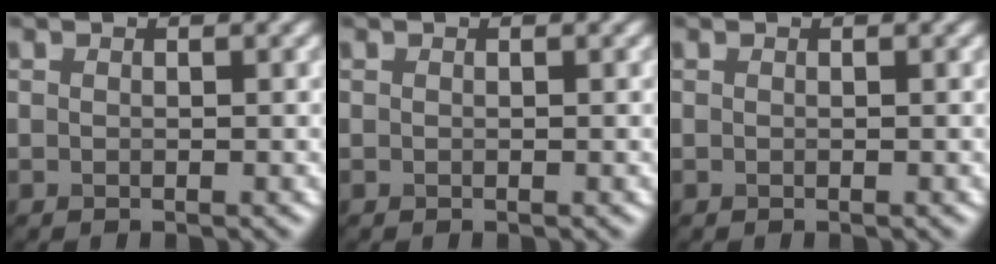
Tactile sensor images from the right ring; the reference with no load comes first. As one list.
[{"total": 0.0}, {"total": 0.0}]